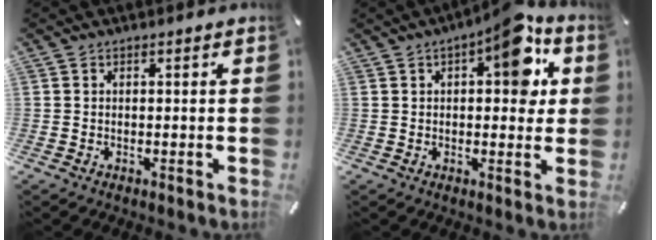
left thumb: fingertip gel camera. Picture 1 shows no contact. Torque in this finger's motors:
{"motor_torque": [2.01, 1.91, 1.04, -1.14, 0.21]}